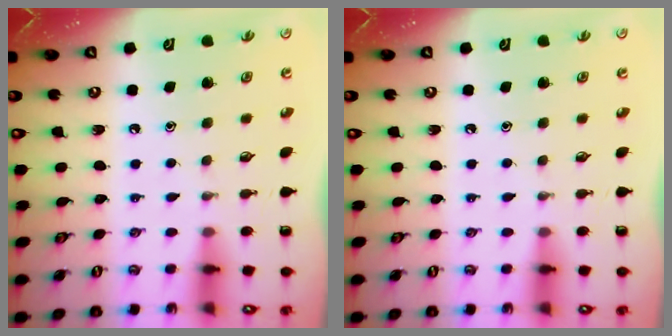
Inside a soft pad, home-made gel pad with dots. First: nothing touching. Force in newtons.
{"total": 0.0}